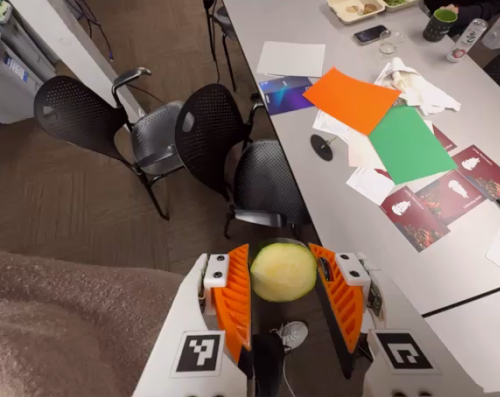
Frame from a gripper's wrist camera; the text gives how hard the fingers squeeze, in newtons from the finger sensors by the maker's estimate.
{"total": 12.4, "left": 13.2, "right": 11.6}